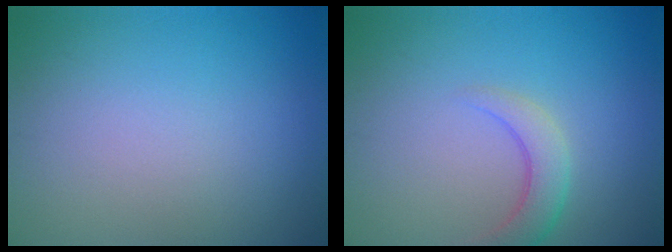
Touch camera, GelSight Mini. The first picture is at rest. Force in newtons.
{"total": 2.7, "press": 2.7, "slide": 0.3}